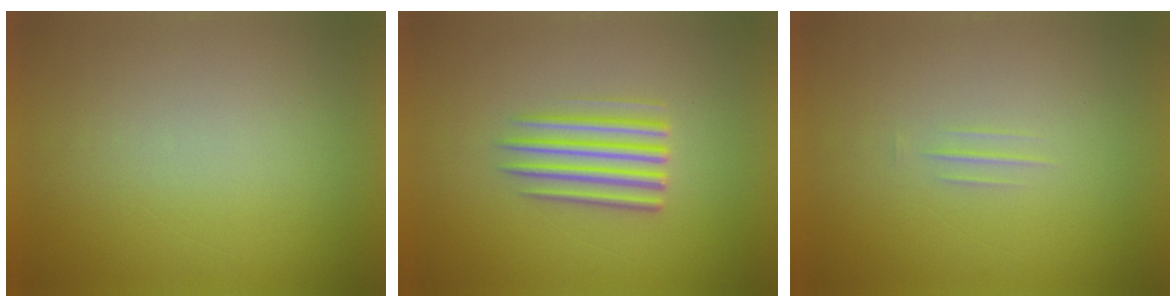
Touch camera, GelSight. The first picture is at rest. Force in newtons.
{"total": 3.6}
{"total": 1.2}